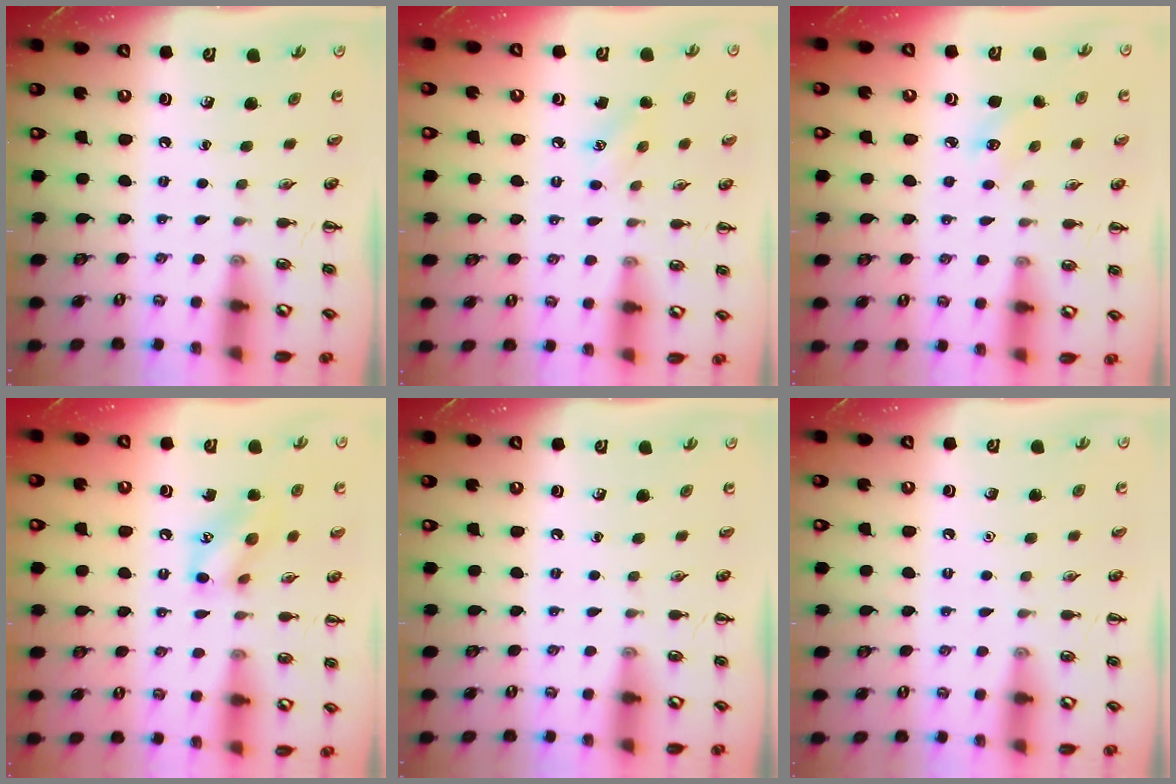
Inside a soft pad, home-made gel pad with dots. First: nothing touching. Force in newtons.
{"total": 5.5, "press": 5.3, "slide": 1.5}
{"total": 3.7, "press": 3.6, "slide": 0.9}
{"total": 10.7, "press": 10.7, "slide": 0.3}
{"total": 0.0}
{"total": 1.6, "press": 1.5, "slide": 0.1}